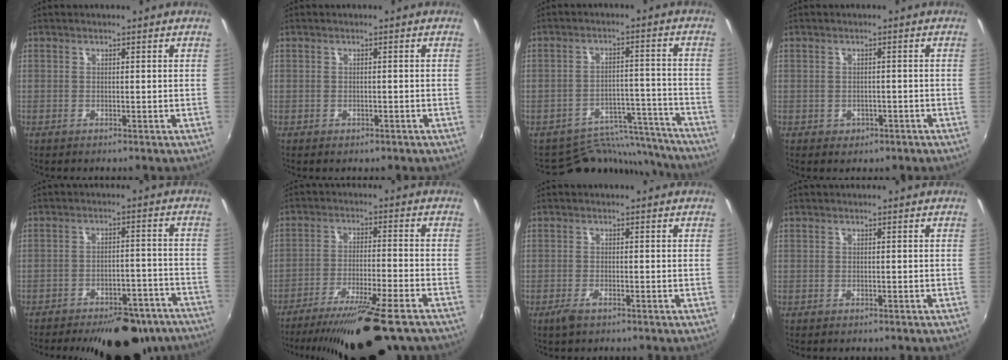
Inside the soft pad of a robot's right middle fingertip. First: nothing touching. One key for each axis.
{"total": 1.0, "fx": -0.5, "fy": 0.6, "fz": 0.6, "tx": -0.011, "ty": -0.004, "tz": -0.004}
{"total": 13.6, "fx": -13.0, "fy": 3.6, "fz": 1.2, "tx": -0.019, "ty": 0.037, "tz": -0.177}
{"total": 2.4, "fx": -0.8, "fy": 2.0, "fz": 1.1, "tx": -0.025, "ty": -0.003, "tz": -0.003}
{"total": 19.0, "fx": -15.7, "fy": 6.9, "fz": 8.1, "tx": -0.133, "ty": 0.017, "tz": -0.178}
{"total": 17.1, "fx": -13.6, "fy": 1.9, "fz": 10.3, "tx": -0.192, "ty": -0.034, "tz": -0.213}
{"total": 2.4, "fx": -1.6, "fy": 0.7, "fz": 1.6, "tx": -0.040, "ty": -0.005, "tz": -0.032}
{"total": 0.0}